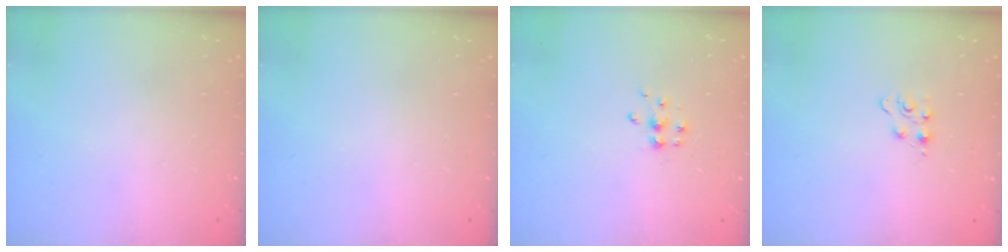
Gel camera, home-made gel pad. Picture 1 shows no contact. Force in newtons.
{"total": 0.0}
{"total": 5.7, "press": 5.6, "slide": 0.4}
{"total": 4.0, "press": 3.9, "slide": 0.5}